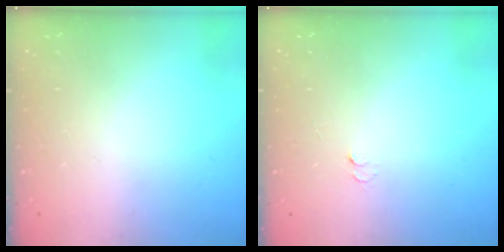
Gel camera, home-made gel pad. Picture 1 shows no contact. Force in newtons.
{"total": 2.9, "press": 2.9, "slide": 0.3}